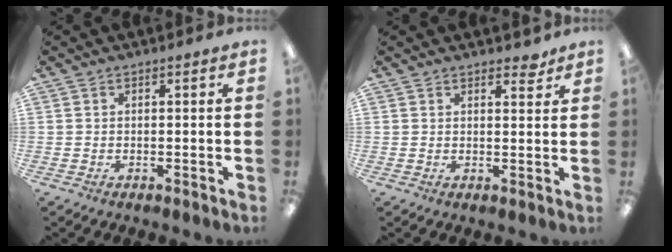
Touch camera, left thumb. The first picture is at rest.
{"total": 2.8, "force": [2.3, 1.1, 1.1], "torque": [0.000, -0.013, 0.037]}